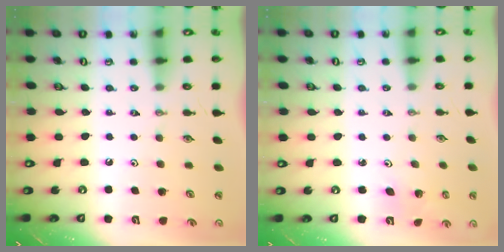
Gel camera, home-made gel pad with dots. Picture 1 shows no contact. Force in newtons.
{"total": 2.3, "press": 2.3, "slide": 0.2}